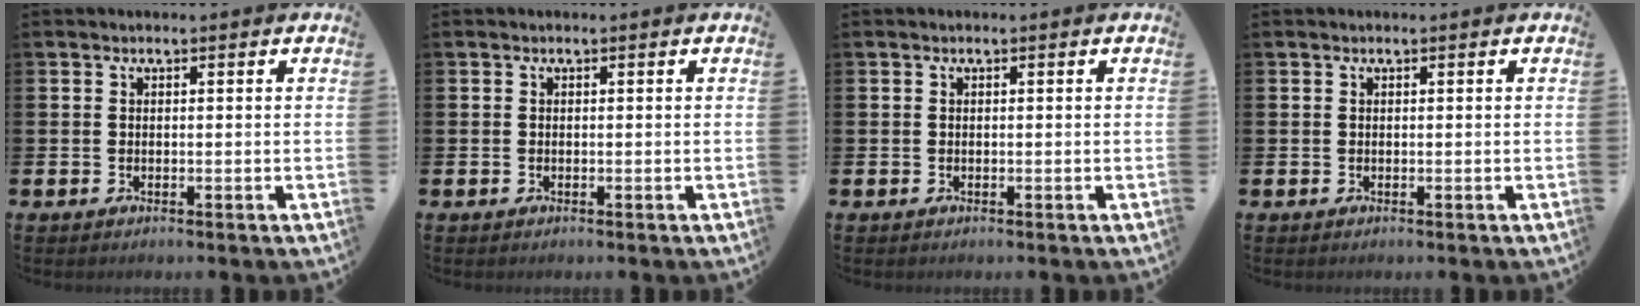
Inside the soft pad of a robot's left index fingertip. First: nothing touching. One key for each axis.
{"total": 0.0}
{"total": 0.0}
{"total": 0.0}